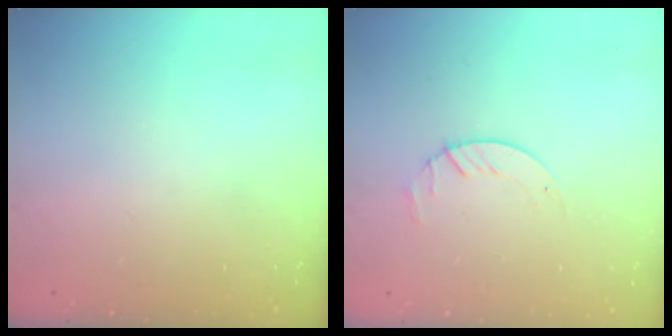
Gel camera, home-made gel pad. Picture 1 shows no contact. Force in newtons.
{"total": 1.4, "press": 1.4, "slide": 0.2}